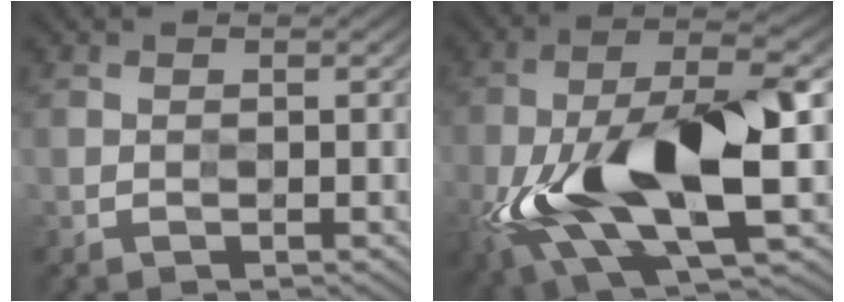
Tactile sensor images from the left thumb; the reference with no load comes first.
{"total": 17.0, "force": [-4.3, 6.6, 15.0], "torque": [-0.292, -0.003, -0.075]}